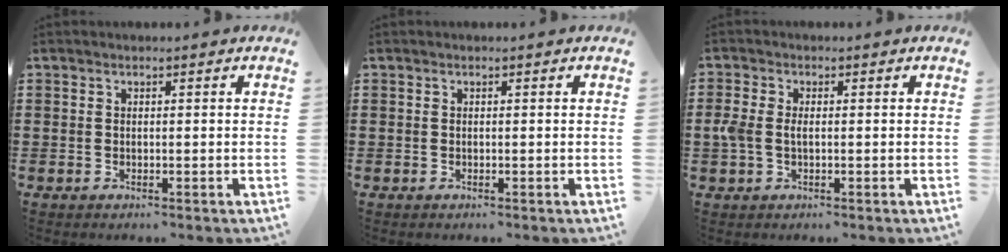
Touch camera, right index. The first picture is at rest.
{"total": 0.0}
{"total": 2.6, "force": [-0.2, 1.5, 2.2], "torque": [-0.058, -0.001, -0.009]}